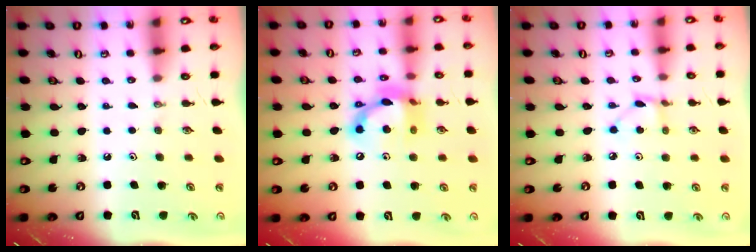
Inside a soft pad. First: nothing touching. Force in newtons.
{"total": 14.0, "press": 13.9, "slide": 1.3}
{"total": 2.9, "press": 2.9, "slide": 0.3}